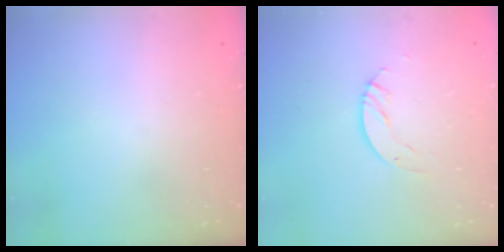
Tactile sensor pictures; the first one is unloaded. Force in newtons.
{"total": 4.0, "press": 4.0, "slide": 0.3}